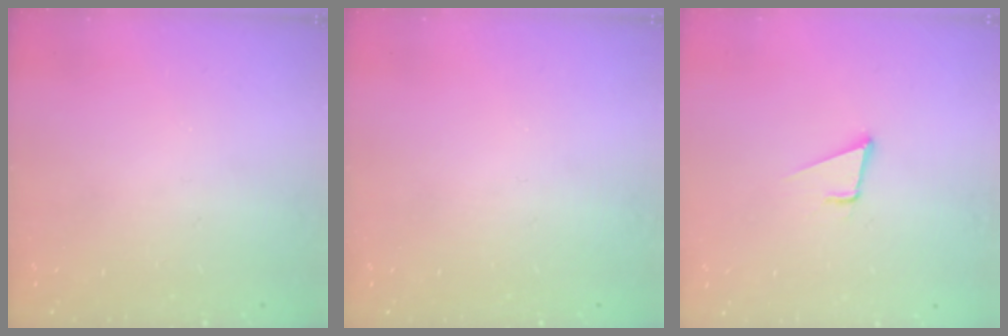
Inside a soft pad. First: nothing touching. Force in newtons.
{"total": 0.0}
{"total": 3.4, "press": 2.6, "slide": 2.2}